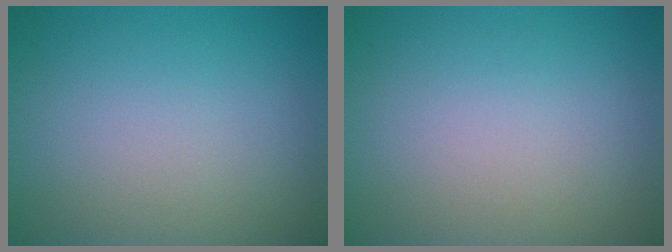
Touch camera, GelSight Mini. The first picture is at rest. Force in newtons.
{"total": 0.0}